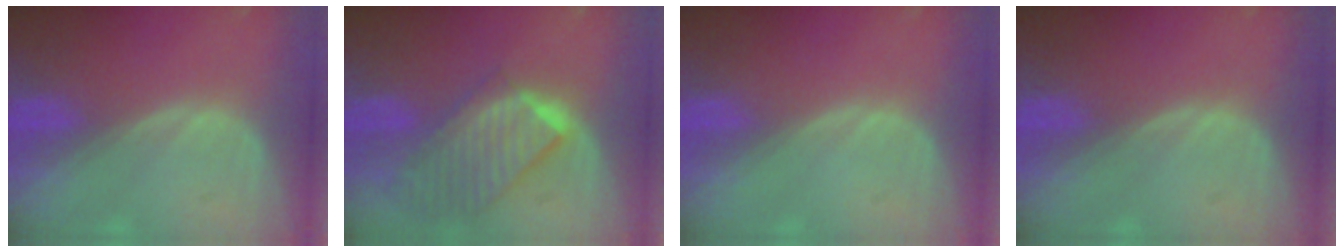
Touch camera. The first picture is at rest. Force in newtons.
{"total": 9.8, "press": 8.6, "slide": 4.8}
{"total": 0.0}
{"total": 0.0}